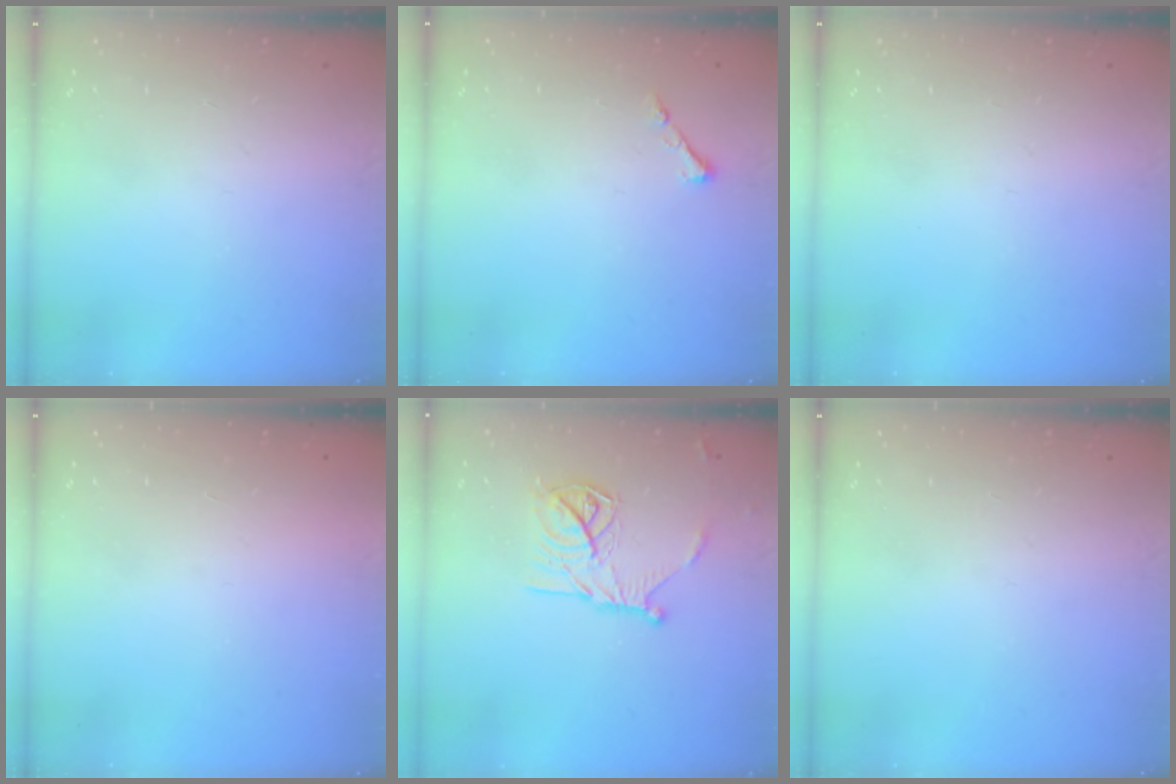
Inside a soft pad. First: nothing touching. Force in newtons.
{"total": 3.3, "press": 3.3, "slide": 0.6}
{"total": 0.0}
{"total": 1.5, "press": 1.5, "slide": 0.1}
{"total": 14.3, "press": 14.2, "slide": 0.5}
{"total": 0.0}